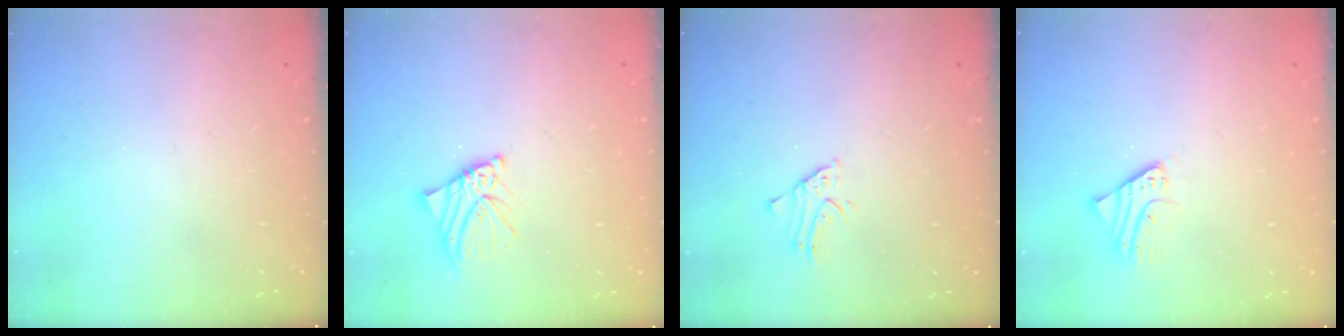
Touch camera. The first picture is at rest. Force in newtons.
{"total": 7.5, "press": 7.4, "slide": 1.0}
{"total": 1.5, "press": 1.5, "slide": 0.1}
{"total": 2.3, "press": 2.3, "slide": 0.1}